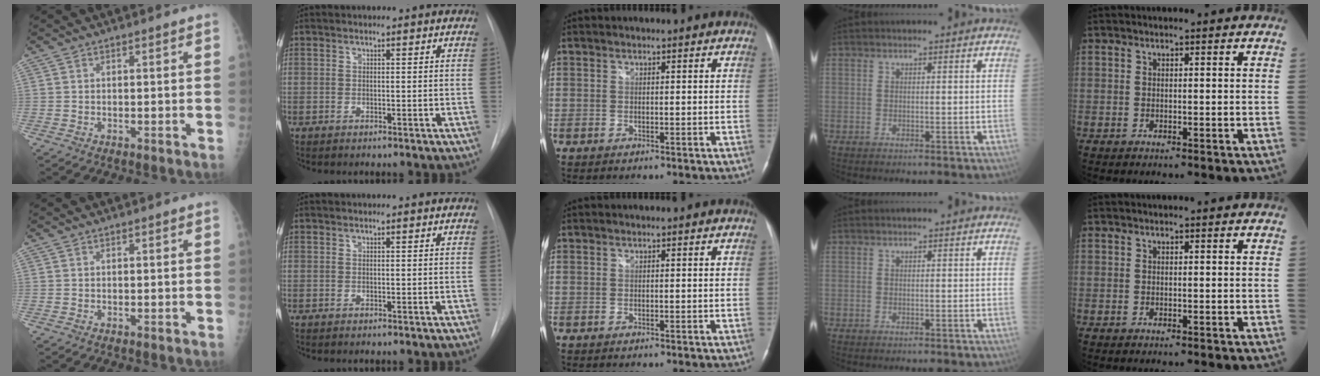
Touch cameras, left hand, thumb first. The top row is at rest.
{}